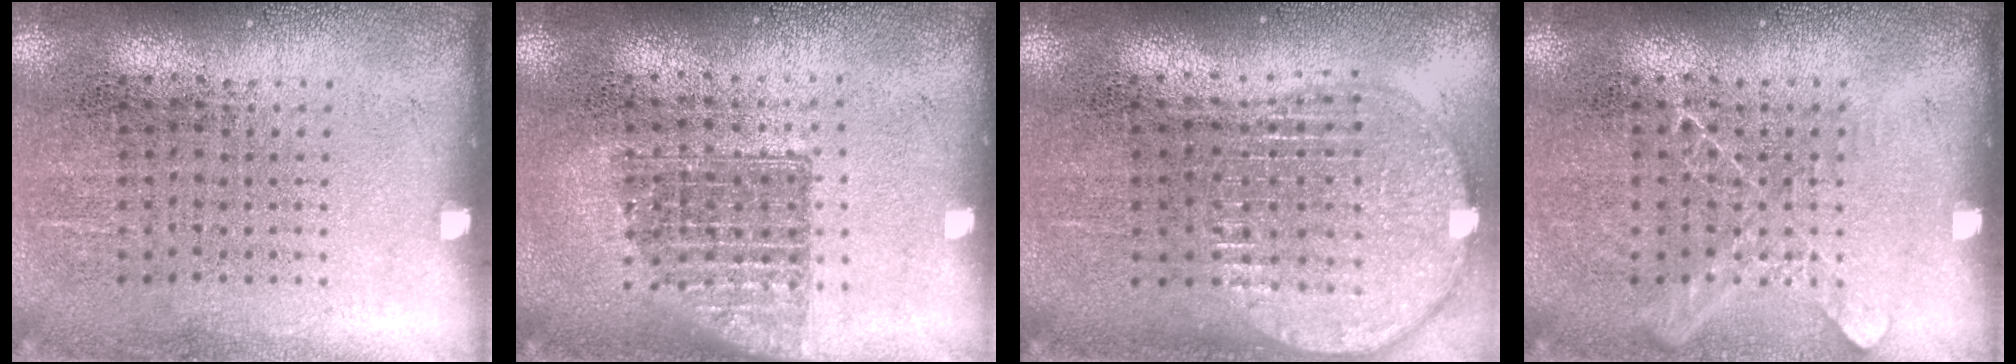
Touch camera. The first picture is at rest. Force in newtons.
{"total": 1.4, "press": 1.2, "slide": 0.8}
{"total": 1.9, "press": 1.6, "slide": 1.1}
{"total": 1.1, "press": 1.1, "slide": 0.2}